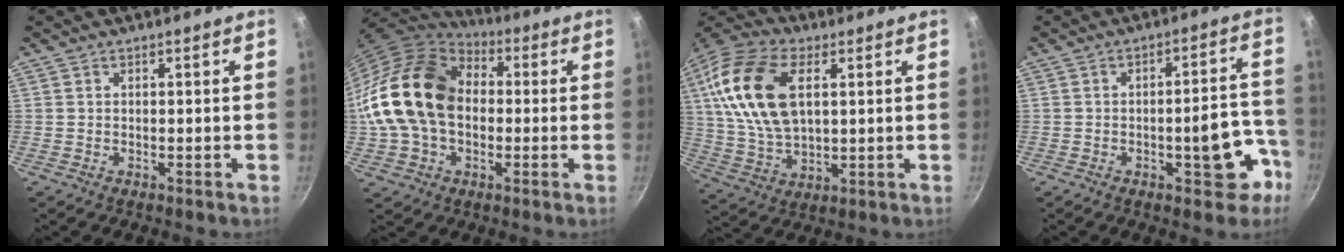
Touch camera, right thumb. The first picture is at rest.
{"total": 21.2, "force": [0.5, 15.3, 14.7], "torque": [-0.263, 0.039, 0.002]}
{"total": 19.2, "force": [5.0, 11.1, 14.8], "torque": [-0.278, -0.002, 0.092]}
{"total": 10.5, "force": [-4.4, 4.3, 8.5], "torque": [-0.065, 0.048, -0.052]}